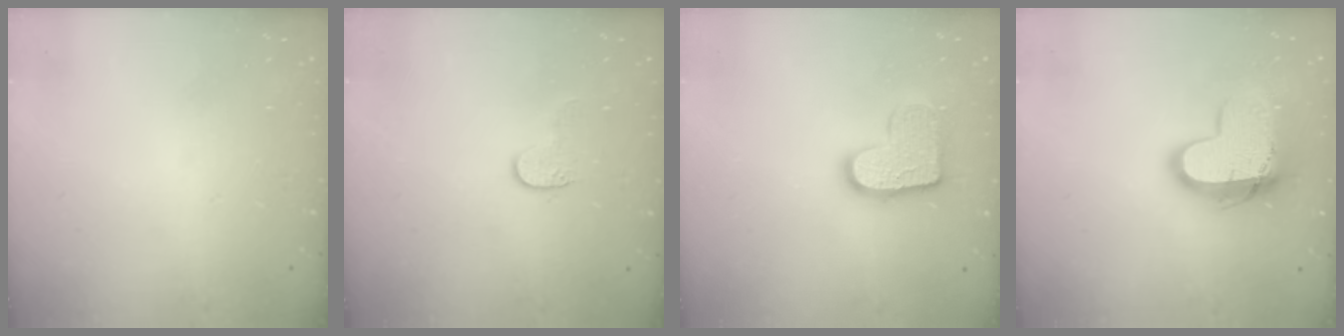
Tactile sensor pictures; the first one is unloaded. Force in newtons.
{"total": 4.2, "press": 4.2, "slide": 0.3}
{"total": 12.8, "press": 12.8, "slide": 0.8}
{"total": 14.4, "press": 14.4, "slide": 1.0}